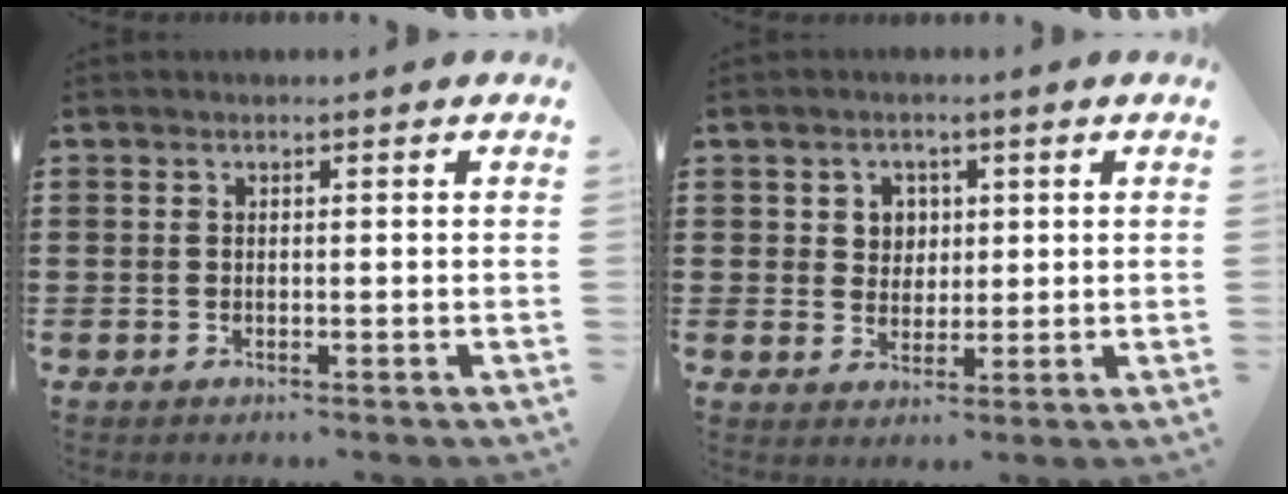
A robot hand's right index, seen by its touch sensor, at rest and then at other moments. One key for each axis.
{"total": 3.3, "fx": 1.1, "fy": 3.0, "fz": 0.8, "tx": -0.030, "ty": 0.012, "tz": 0.017}